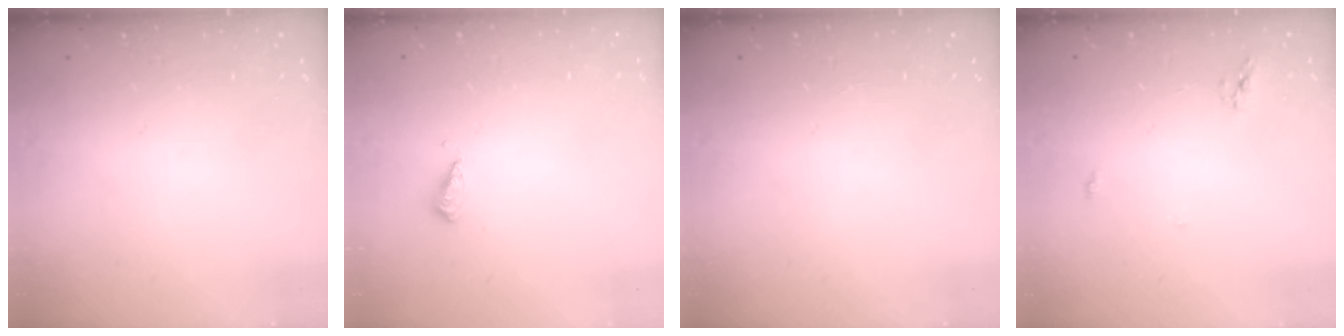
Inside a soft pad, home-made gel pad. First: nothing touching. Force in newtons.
{"total": 2.8, "press": 2.8, "slide": 0.7}
{"total": 0.0}
{"total": 3.3, "press": 3.3, "slide": 0.2}